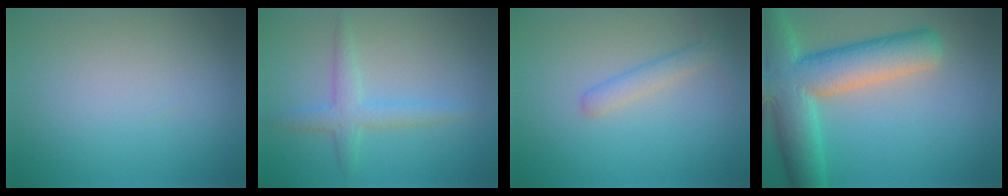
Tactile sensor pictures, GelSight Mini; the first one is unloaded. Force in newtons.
{"total": 2.6, "press": 2.6, "slide": 0.1}
{"total": 2.0, "press": 2.0, "slide": 0.1}
{"total": 10.1, "press": 10.1, "slide": 0.6}